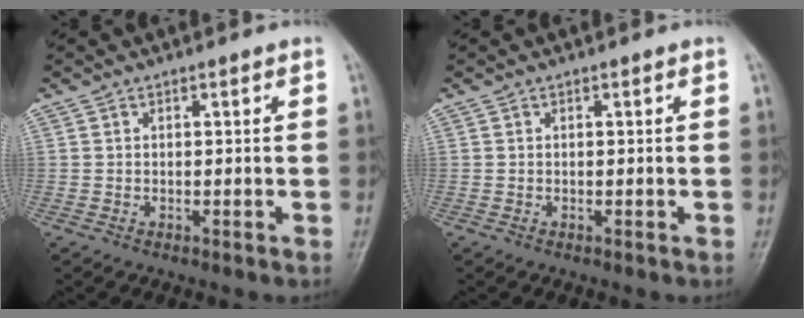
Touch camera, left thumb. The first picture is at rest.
{"total": 0.0}